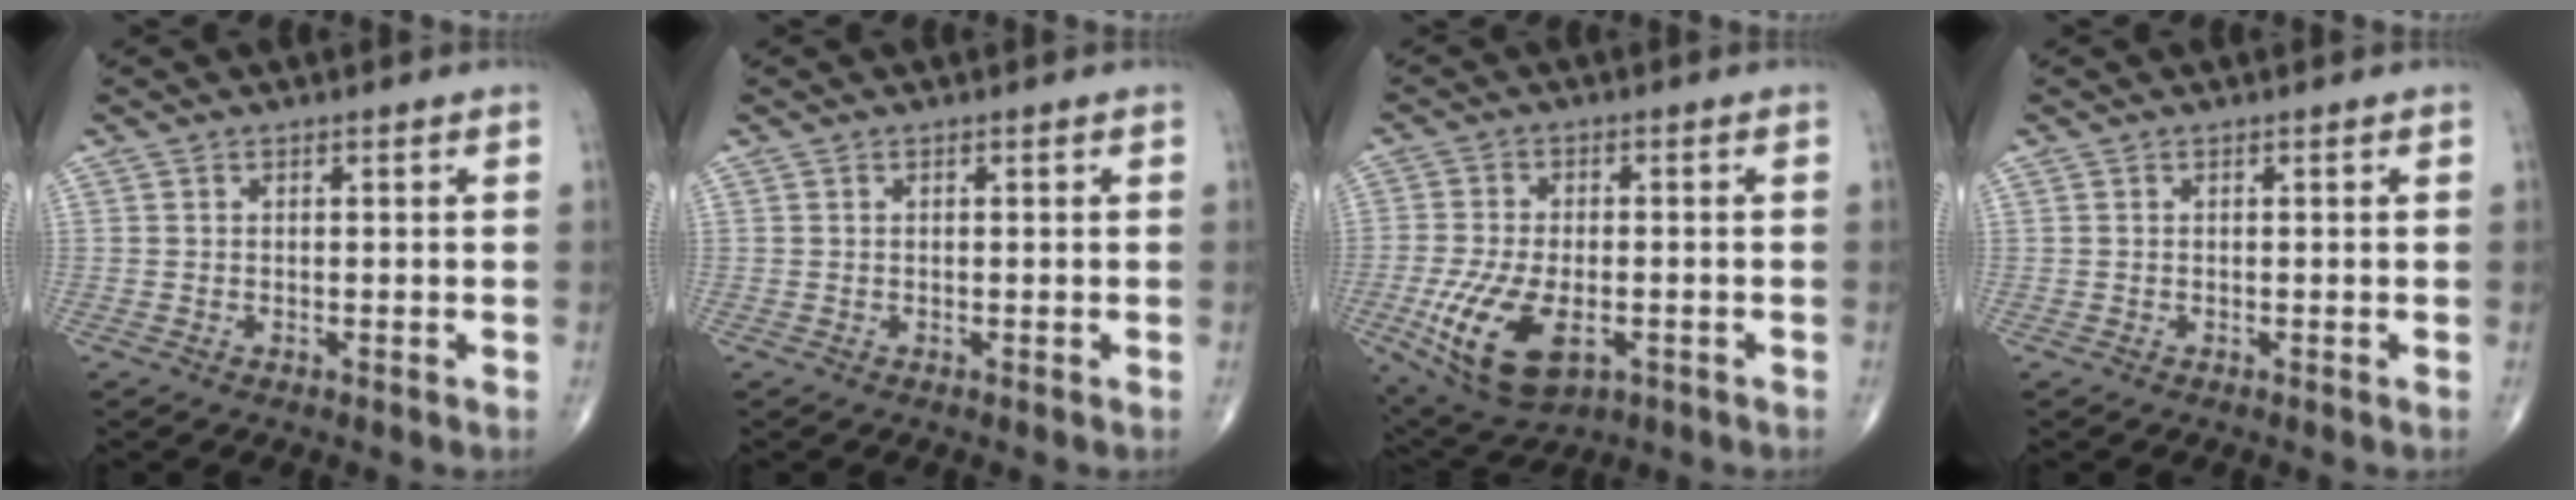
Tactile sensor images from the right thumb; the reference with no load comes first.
{"total": 0.0}
{"total": 13.8, "force": [-4.4, 7.3, 10.8], "torque": [-0.213, -0.001, -0.063]}
{"total": 0.0}